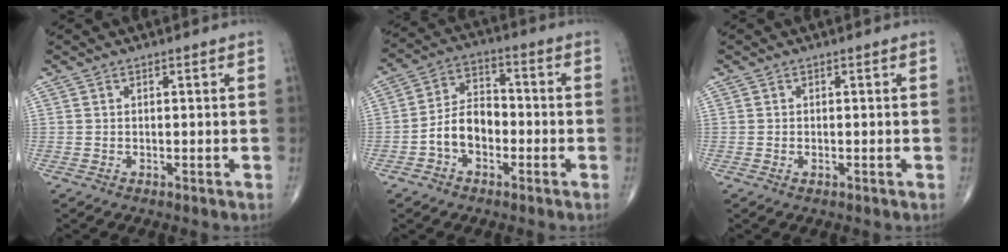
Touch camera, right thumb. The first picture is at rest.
{"total": 8.6, "force": [-2.7, 5.6, 5.8], "torque": [-0.093, 0.037, -0.061]}
{"total": 0.6, "force": [-0.2, 0.3, 0.5], "torque": [-0.010, 0.001, -0.003]}